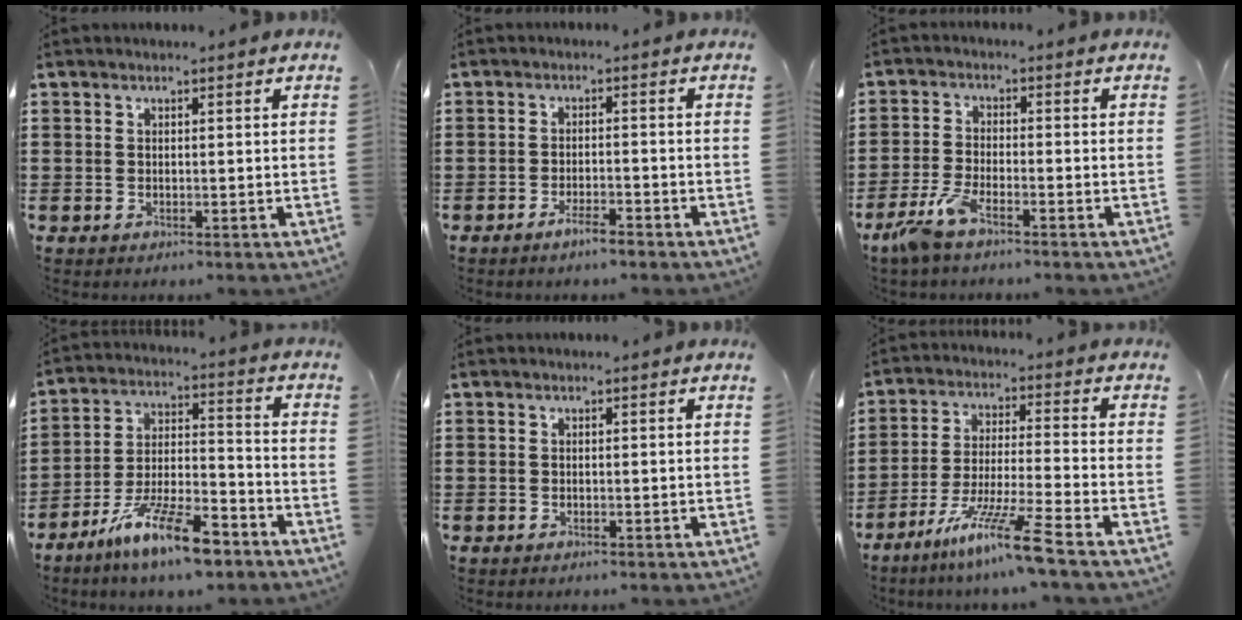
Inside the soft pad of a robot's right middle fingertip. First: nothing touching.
{"total": 2.9, "force": [-2.3, 0.3, 1.7], "torque": [-0.028, 0.004, -0.041]}
{"total": 5.3, "force": [-3.8, 1.2, 3.6], "torque": [-0.093, -0.008, -0.075]}
{"total": 12.0, "force": [-8.9, 2.6, 7.7], "torque": [-0.142, 0.024, -0.165]}
{"total": 0.0}
{"total": 10.5, "force": [-7.7, -0.4, 7.0], "torque": [-0.135, -0.006, -0.151]}